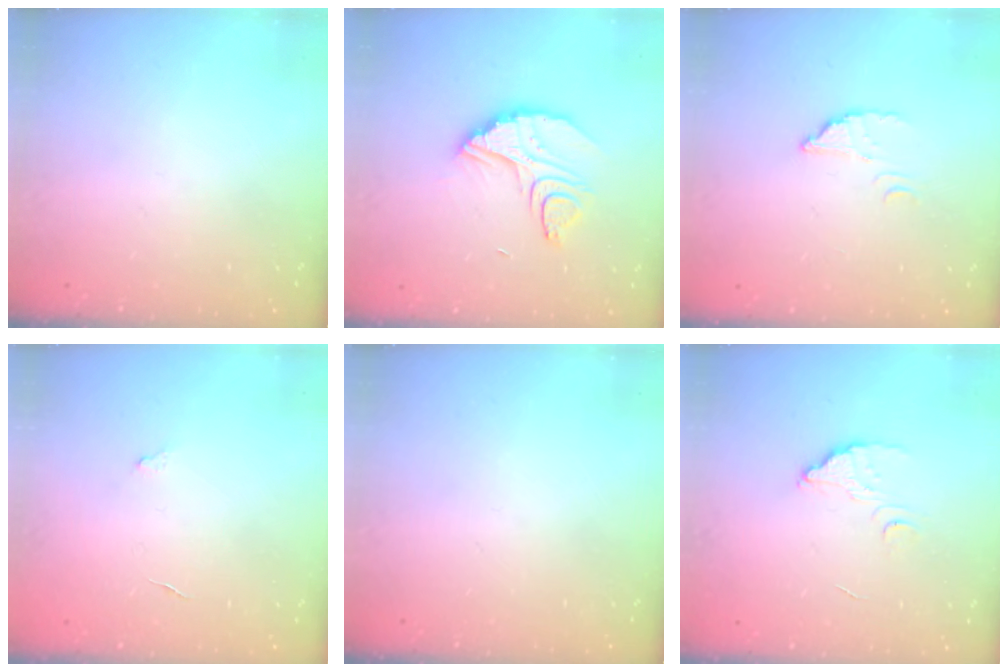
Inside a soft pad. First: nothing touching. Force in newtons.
{"total": 10.9, "press": 10.9, "slide": 0.7}
{"total": 2.5, "press": 2.5, "slide": 0.2}
{"total": 2.8, "press": 2.8, "slide": 0.2}
{"total": 0.0}
{"total": 3.4, "press": 3.4, "slide": 0.2}